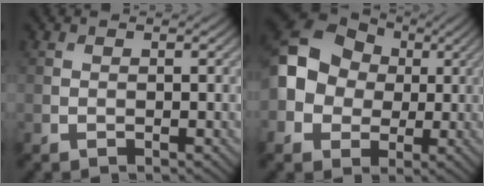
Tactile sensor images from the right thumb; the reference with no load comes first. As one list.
[{"total": 12.4, "force": [0.6, 10.3, 6.8], "torque": [-0.173, 0.012, -0.012]}]